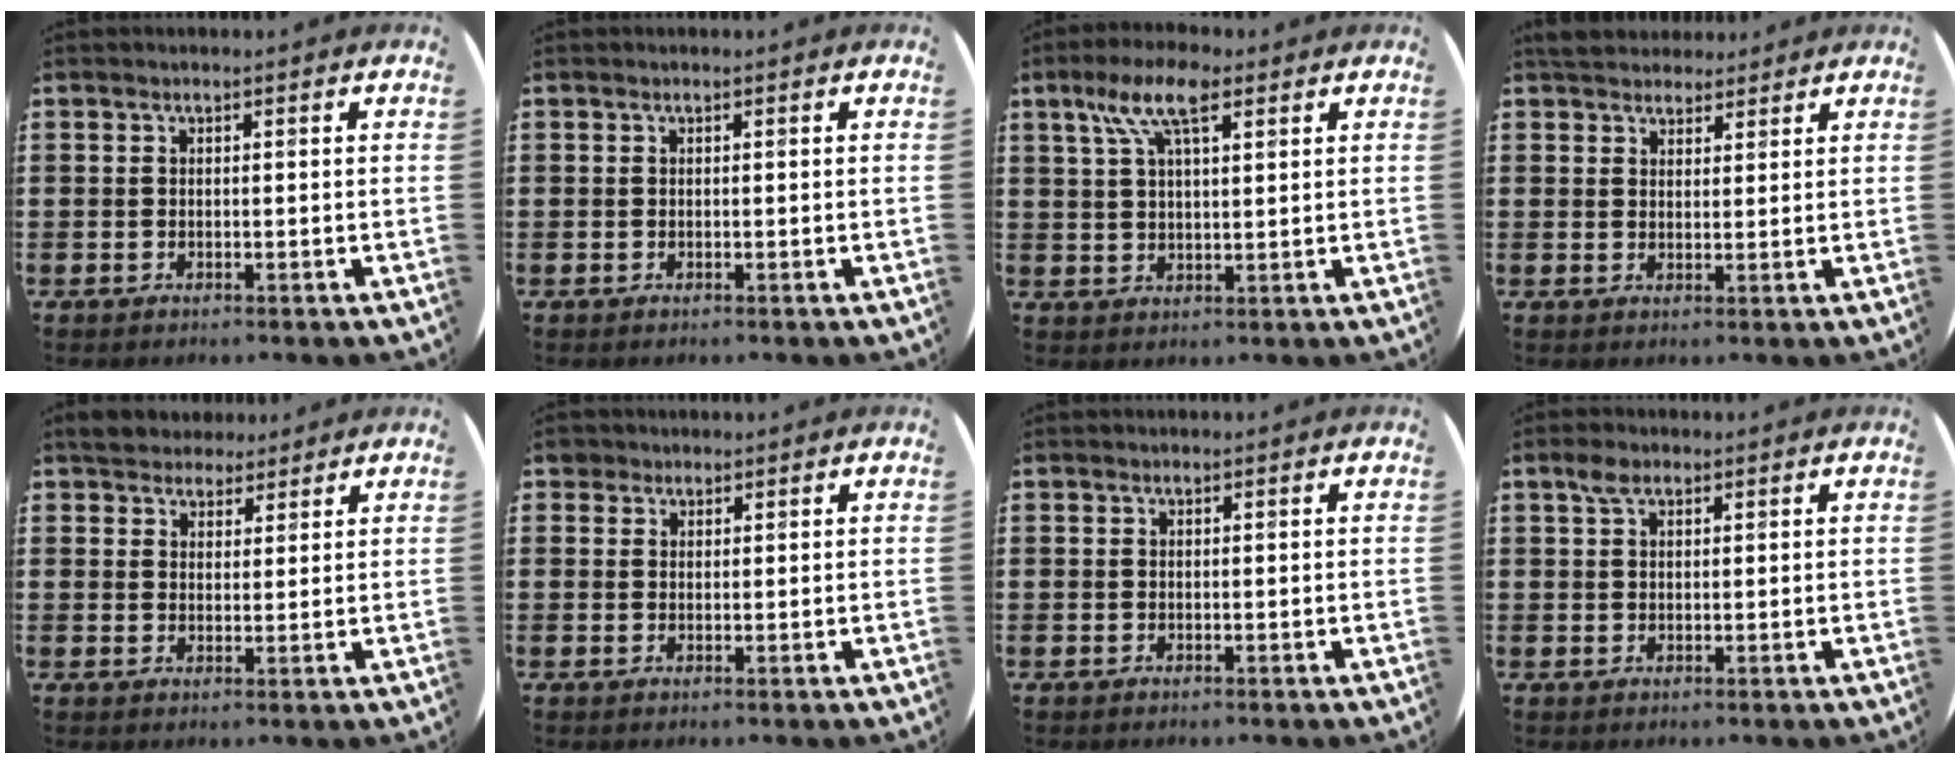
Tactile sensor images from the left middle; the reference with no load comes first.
{"total": 0.0}
{"total": 7.6, "force": [4.3, 2.8, 5.6], "torque": [-0.115, 0.011, 0.073]}
{"total": 3.7, "force": [3.5, 1.2, 0.3], "torque": [-0.007, -0.007, 0.066]}
{"total": 4.0, "force": [3.6, 1.6, 0.4], "torque": [-0.012, -0.005, 0.068]}
{"total": 1.7, "force": [1.4, 0.9, 0.2], "torque": [0.000, 0.001, 0.027]}
{"total": 0.0}
{"total": 2.1, "force": [1.4, 1.1, 1.1], "torque": [-0.017, 0.002, 0.025]}